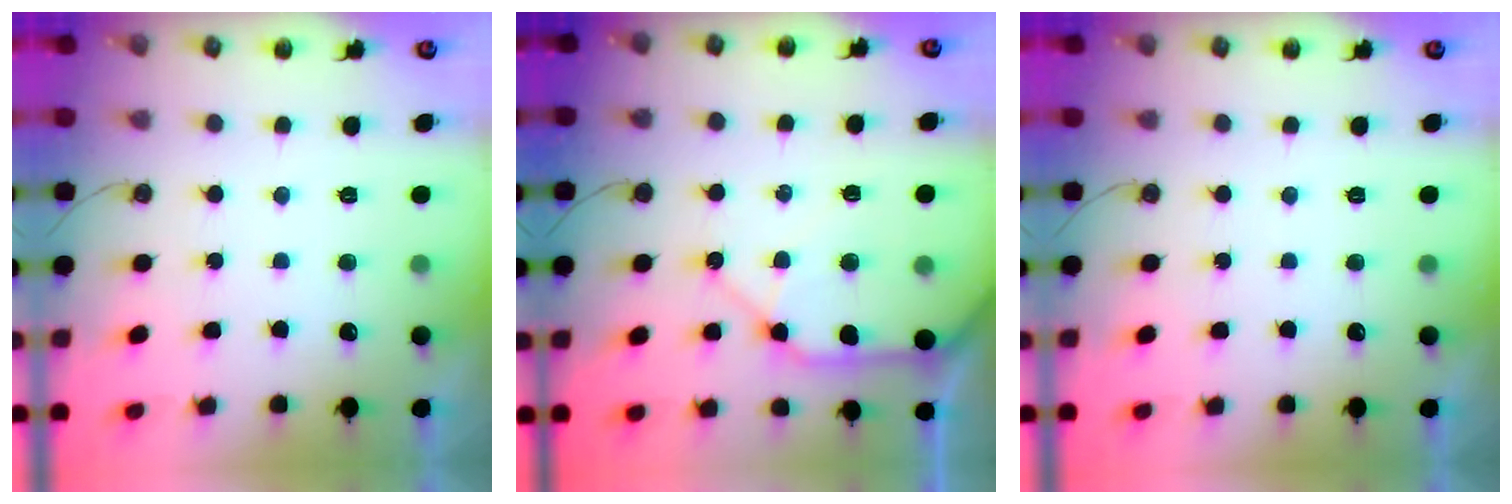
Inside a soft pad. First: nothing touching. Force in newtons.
{"total": 13.4, "press": 13.2, "slide": 1.8}
{"total": 0.0}